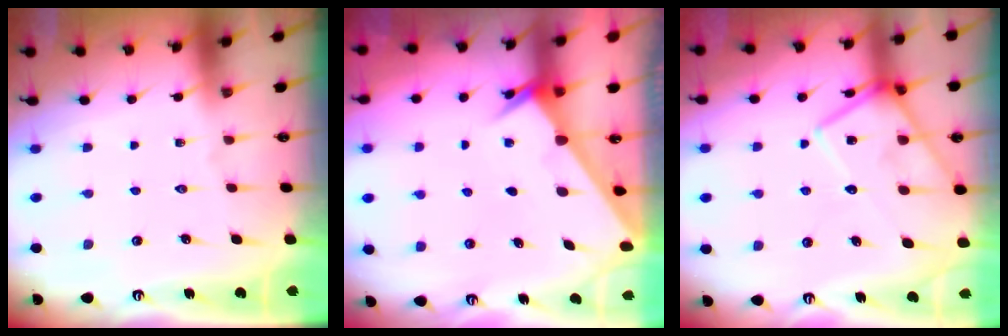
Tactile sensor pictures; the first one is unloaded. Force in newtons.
{"total": 1.8, "press": 1.8, "slide": 0.0}
{"total": 13.8, "press": 13.8, "slide": 1.0}